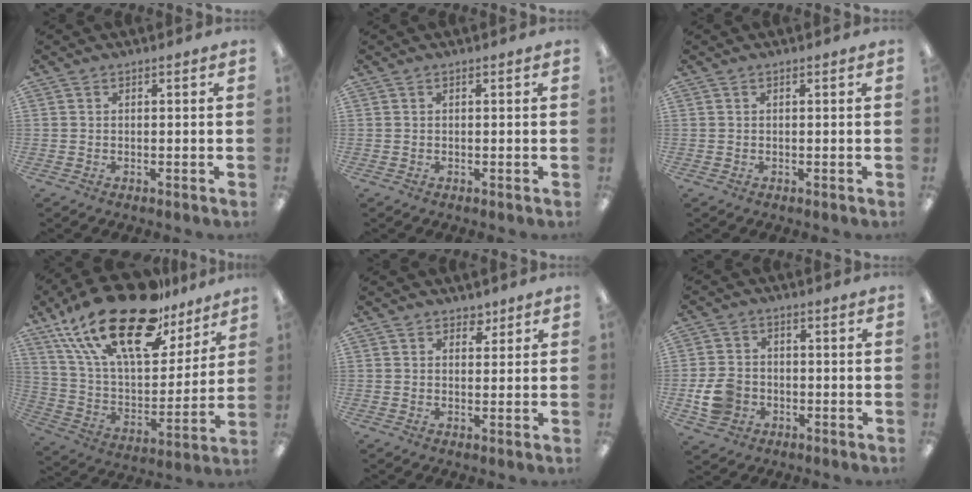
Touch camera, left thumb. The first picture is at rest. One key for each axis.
{"total": 0.0}
{"total": 0.0}
{"total": 27.4, "fx": 18.1, "fy": 11.5, "fz": 17.0, "tx": -0.306, "ty": -0.104, "tz": 0.310}
{"total": 2.8, "fx": 2.1, "fy": 1.7, "fz": 0.6, "tx": 0.000, "ty": -0.008, "tz": 0.036}
{"total": 7.5, "fx": -2.2, "fy": 6.2, "fz": 3.7, "tx": -0.079, "ty": 0.012, "tz": -0.038}